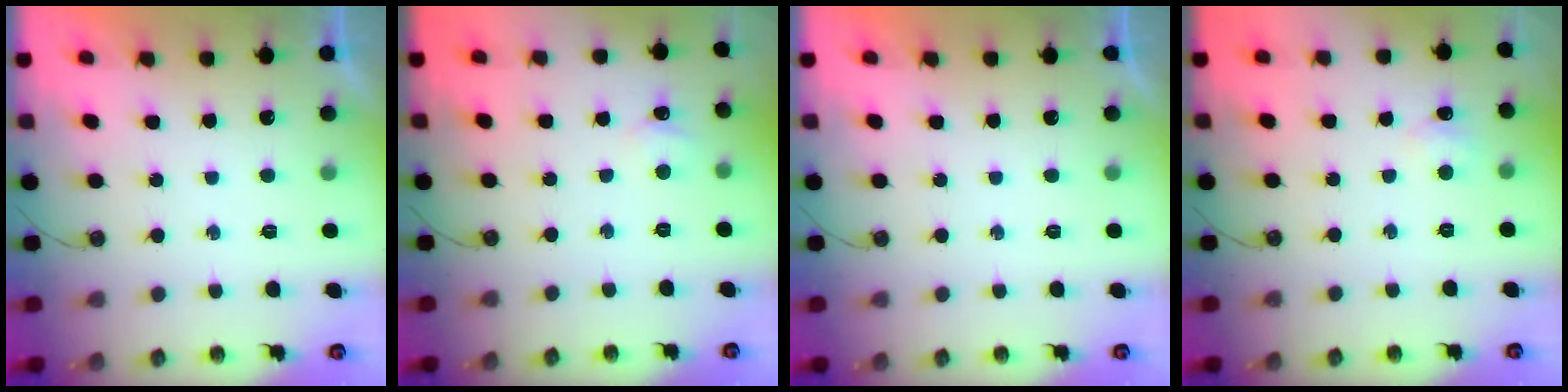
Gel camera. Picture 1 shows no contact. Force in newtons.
{"total": 2.8, "press": 2.8, "slide": 0.3}
{"total": 0.0}
{"total": 6.2, "press": 6.1, "slide": 1.0}